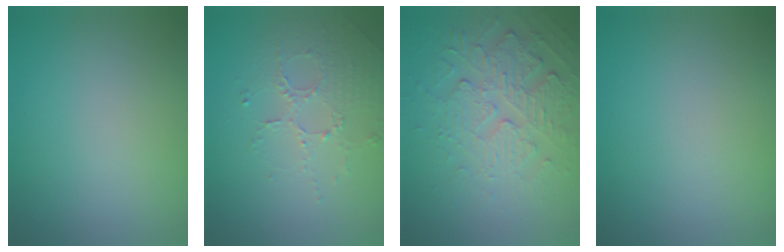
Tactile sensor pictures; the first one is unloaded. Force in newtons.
{"total": 1.9, "press": 1.5, "slide": 1.1}
{"total": 4.1, "press": 3.5, "slide": 2.2}
{"total": 0.0}